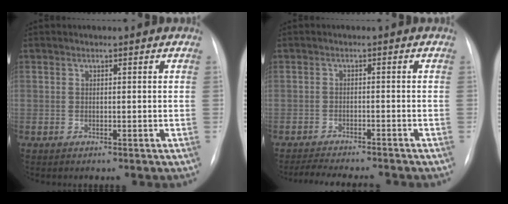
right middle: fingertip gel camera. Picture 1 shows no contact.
{"total": 9.1, "force": [-8.4, 1.1, 3.4], "torque": [-0.050, -0.005, -0.118]}